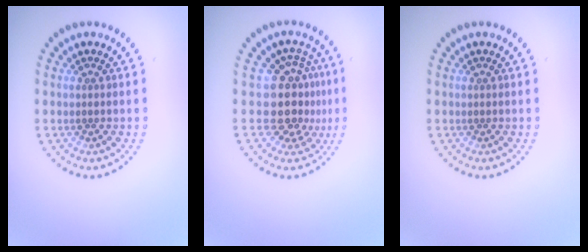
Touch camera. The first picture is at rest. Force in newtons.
{"total": 4.3, "press": 3.4, "slide": 2.7}
{"total": 0.0}